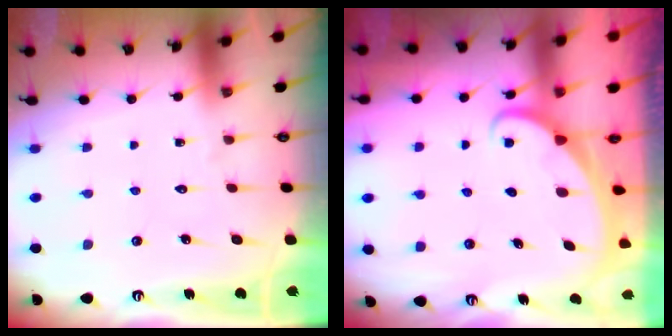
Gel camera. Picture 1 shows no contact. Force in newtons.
{"total": 1.8, "press": 1.8, "slide": 0.1}